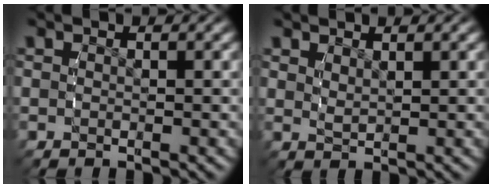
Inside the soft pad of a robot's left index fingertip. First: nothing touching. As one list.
[{"total": 1.3, "force": [1.2, -0.5, 0.2], "torque": [-0.005, -0.005, 0.033]}]